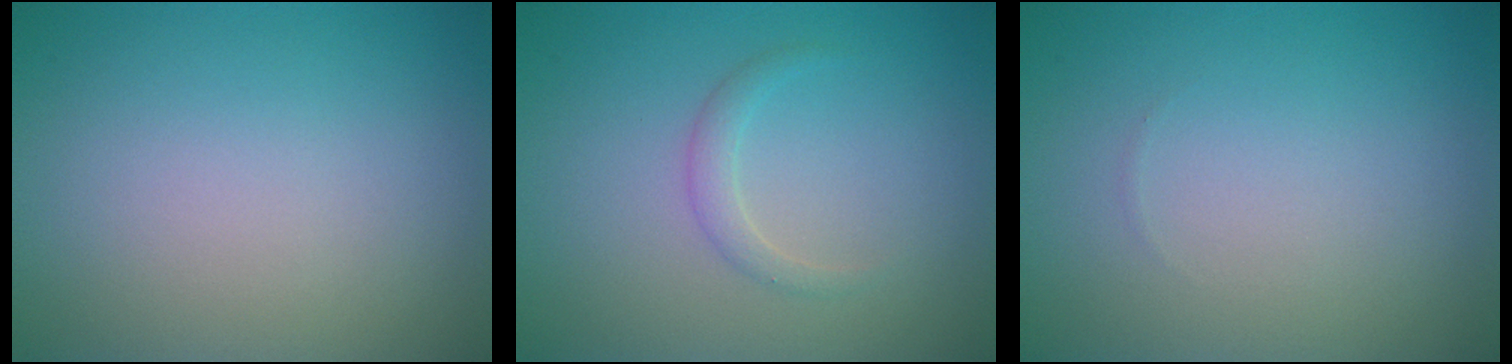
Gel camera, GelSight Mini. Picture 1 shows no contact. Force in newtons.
{"total": 1.2, "press": 1.2, "slide": 0.0}
{"total": 0.0}